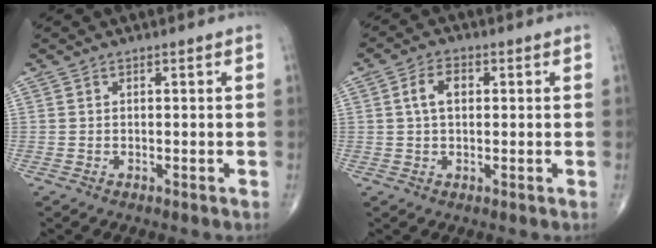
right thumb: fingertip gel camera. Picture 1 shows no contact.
{"total": 4.5, "force": [0.8, 2.8, 3.5], "torque": [-0.063, 0.011, 0.011]}